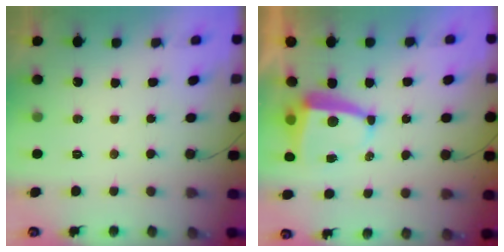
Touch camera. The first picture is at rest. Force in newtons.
{"total": 5.5, "press": 5.5, "slide": 0.9}